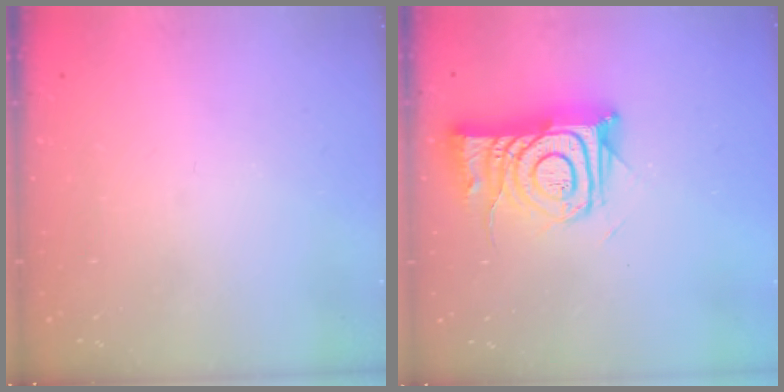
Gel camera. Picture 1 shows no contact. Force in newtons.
{"total": 11.6, "press": 11.5, "slide": 1.0}